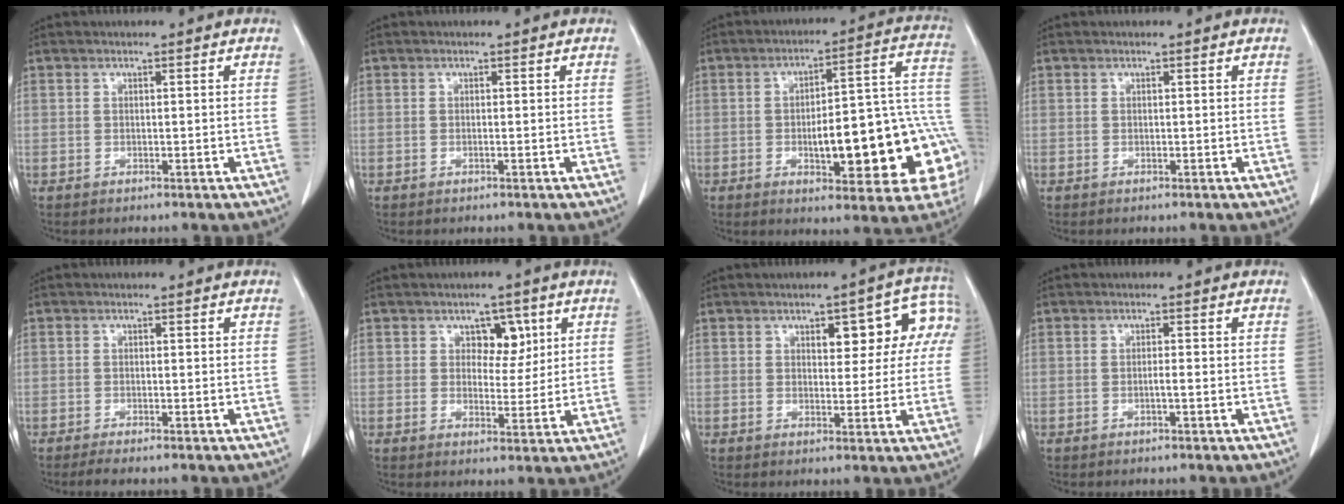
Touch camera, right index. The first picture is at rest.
{"total": 0.0}
{"total": 20.5, "force": [-4.6, 5.4, 19.3], "torque": [-0.173, 0.040, -0.047]}
{"total": 0.0}
{"total": 2.5, "force": [-2.1, 0.0, 1.4], "torque": [-0.021, -0.005, -0.031]}
{"total": 4.5, "force": [1.9, 2.9, 2.8], "torque": [-0.030, 0.006, 0.030]}
{"total": 8.5, "force": [2.8, 4.1, 6.9], "torque": [-0.067, 0.033, 0.032]}
{"total": 0.9, "force": [-0.4, -0.1, 0.8], "torque": [-0.013, 0.001, -0.008]}